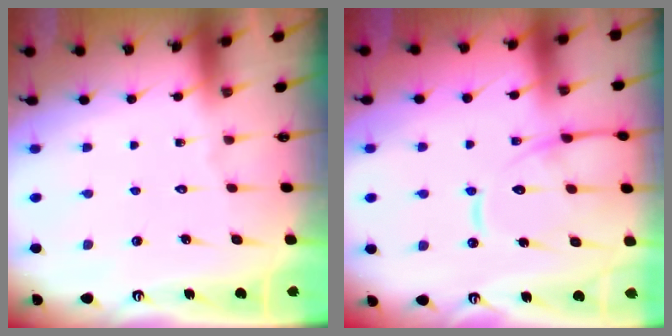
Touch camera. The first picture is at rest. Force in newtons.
{"total": 12.6, "press": 12.6, "slide": 1.2}